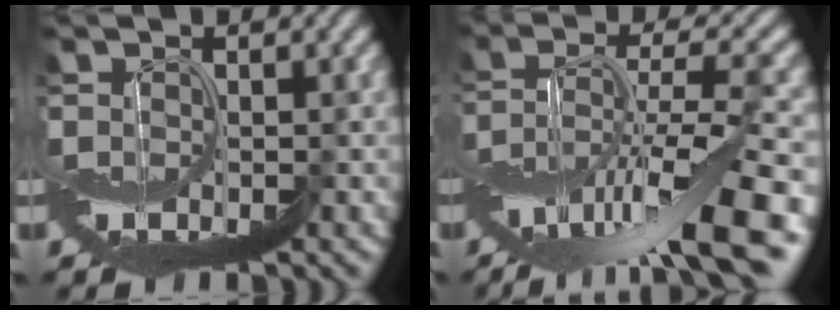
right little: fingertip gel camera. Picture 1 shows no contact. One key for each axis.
{"total": 11.9, "fx": -5.3, "fy": 4.0, "fz": 9.9, "tx": -0.182, "ty": 0.017, "tz": -0.085}